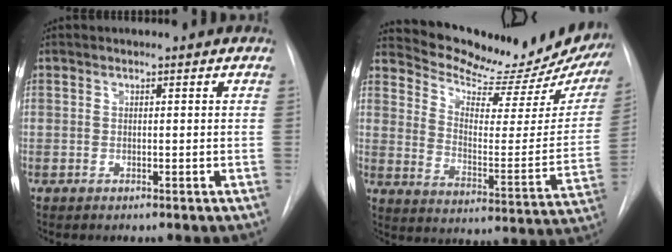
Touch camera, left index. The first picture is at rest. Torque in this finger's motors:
{"motor_torque": [1.06, -1.08, 0.16, 0.00]}